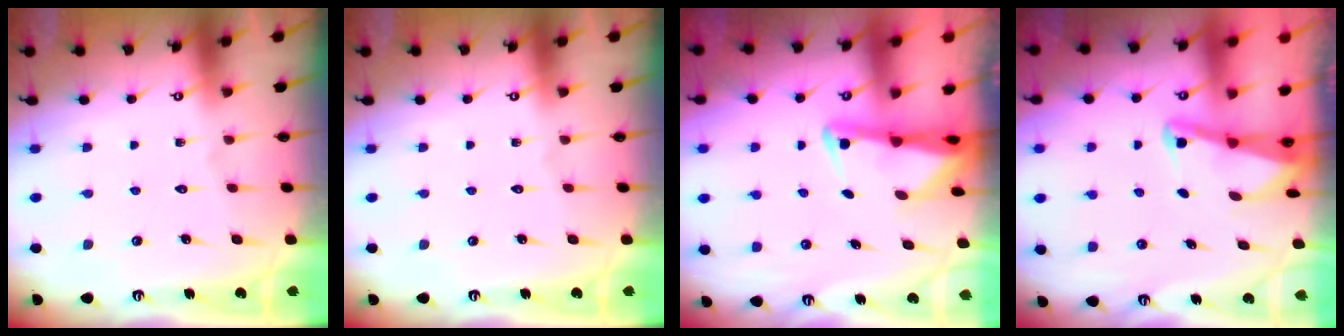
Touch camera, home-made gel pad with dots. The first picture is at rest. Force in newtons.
{"total": 0.0}
{"total": 2.2, "press": 2.1, "slide": 0.4}
{"total": 2.1, "press": 2.0, "slide": 0.3}